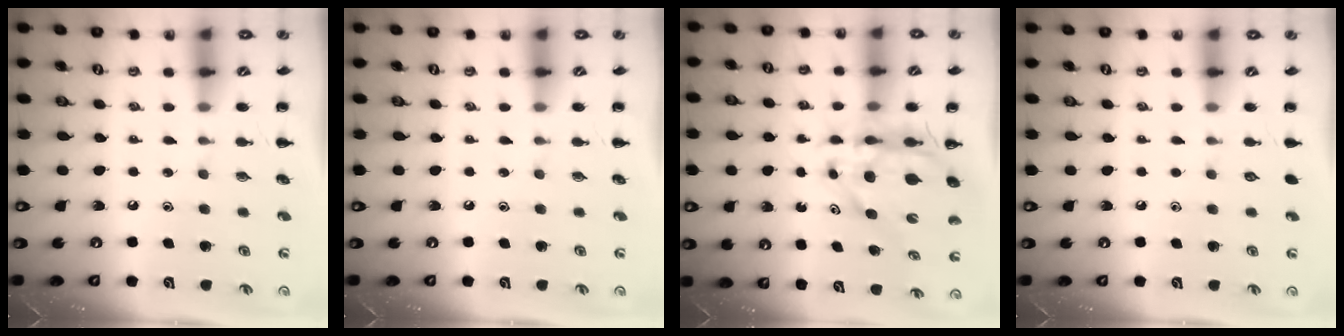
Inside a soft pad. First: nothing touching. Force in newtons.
{"total": 0.0}
{"total": 10.0, "press": 9.4, "slide": 3.4}
{"total": 0.0}